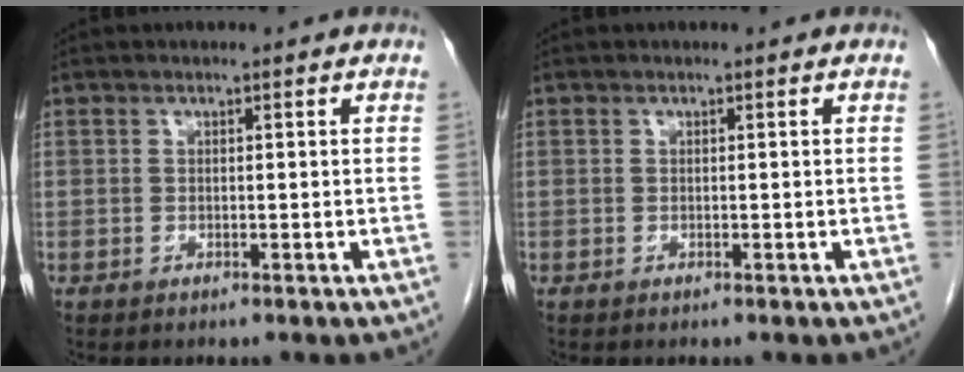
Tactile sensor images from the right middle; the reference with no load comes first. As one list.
[{"total": 0.0}]